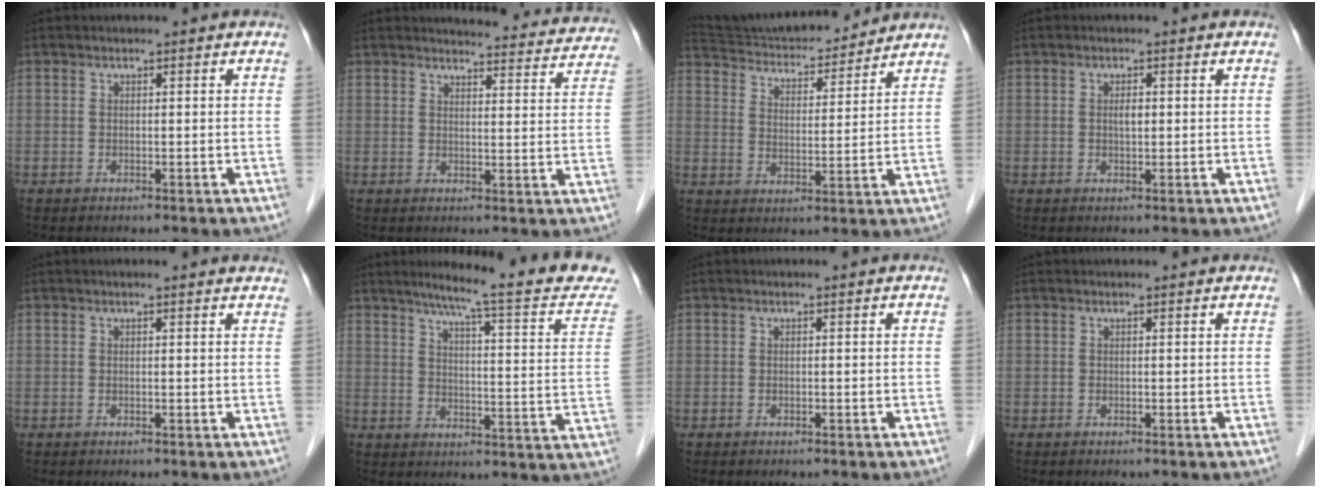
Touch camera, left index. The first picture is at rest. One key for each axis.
{"total": 14.9, "fx": 14.5, "fy": 2.3, "fz": 2.5, "tx": -0.001, "ty": -0.039, "tz": 0.142}
{"total": 16.5, "fx": 15.7, "fy": 2.5, "fz": 4.5, "tx": -0.074, "ty": 0.018, "tz": 0.247}
{"total": 1.2, "fx": 0.1, "fy": 0.5, "fz": 1.1, "tx": -0.020, "ty": 0.000, "tz": 0.003}
{"total": 2.7, "fx": 2.6, "fy": 0.2, "fz": 0.8, "tx": -0.013, "ty": 0.004, "tz": 0.016}
{"total": 19.2, "fx": 16.4, "fy": 0.5, "fz": 10.0, "tx": -0.130, "ty": -0.040, "tz": 0.195}
{"total": 0.0}
{"total": 0.8, "fx": 0.7, "fy": 0.1, "fz": 0.1, "tx": -0.007, "ty": 0.006, "tz": 0.007}